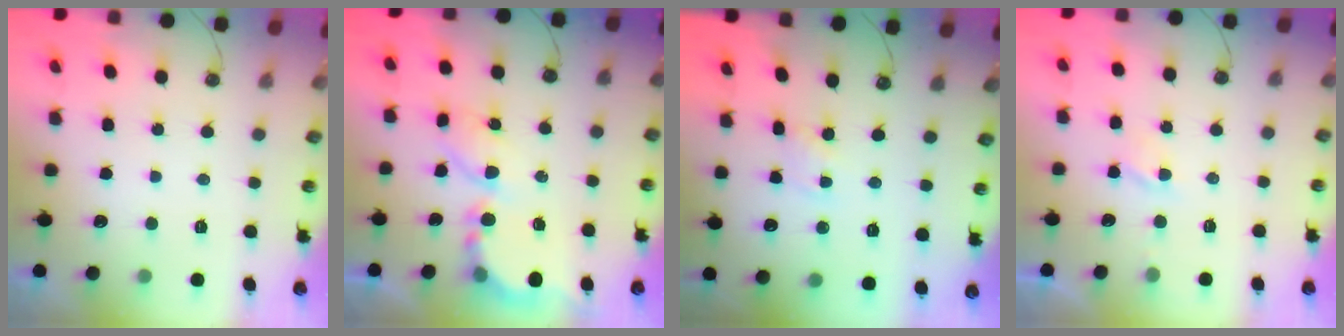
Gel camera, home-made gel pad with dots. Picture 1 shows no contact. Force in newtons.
{"total": 7.3, "press": 7.3, "slide": 0.7}
{"total": 2.7, "press": 2.7, "slide": 0.2}
{"total": 1.9, "press": 1.9, "slide": 0.4}